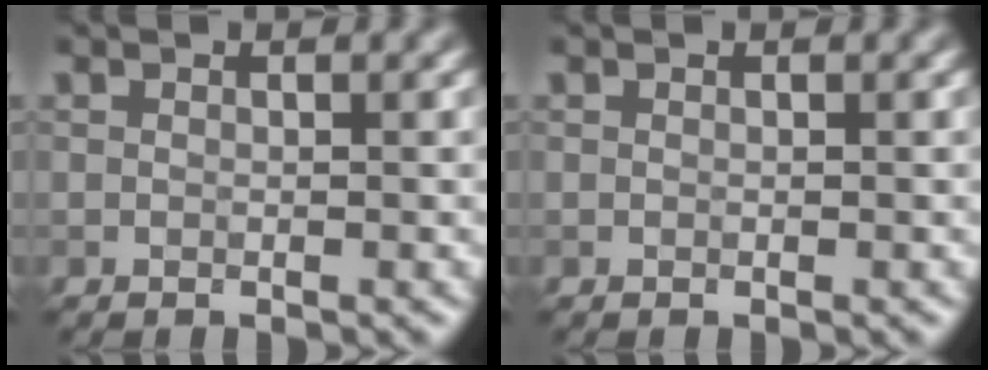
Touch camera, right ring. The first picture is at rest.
{"total": 0.0}